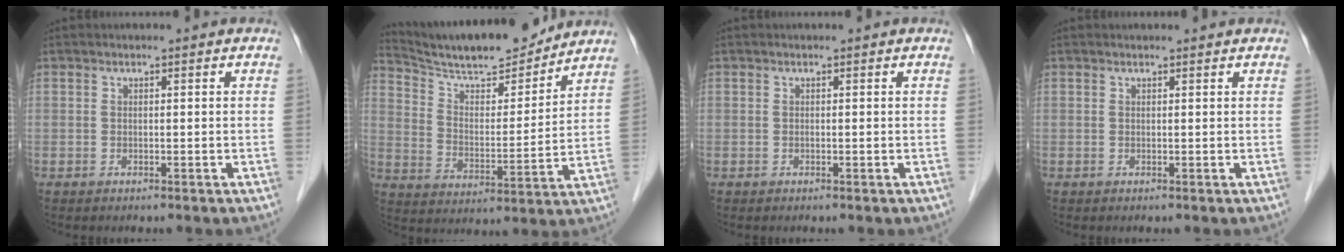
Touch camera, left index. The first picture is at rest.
{"total": 16.2, "force": [15.0, 2.1, 5.8], "torque": [-0.104, -0.006, 0.247]}
{"total": 0.0}
{"total": 1.5, "force": [1.5, 0.2, 0.2], "torque": [-0.010, 0.011, 0.018]}